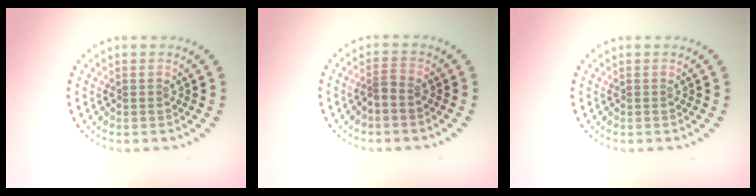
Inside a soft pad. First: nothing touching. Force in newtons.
{"total": 1.4, "press": 1.1, "slide": 0.8}
{"total": 0.0}